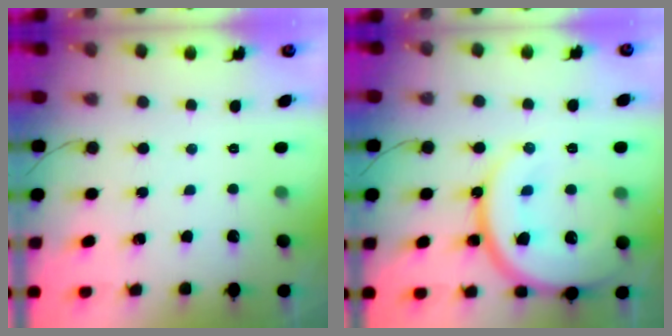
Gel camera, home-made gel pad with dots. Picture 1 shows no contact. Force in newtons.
{"total": 20.0, "press": 19.9, "slide": 1.8}